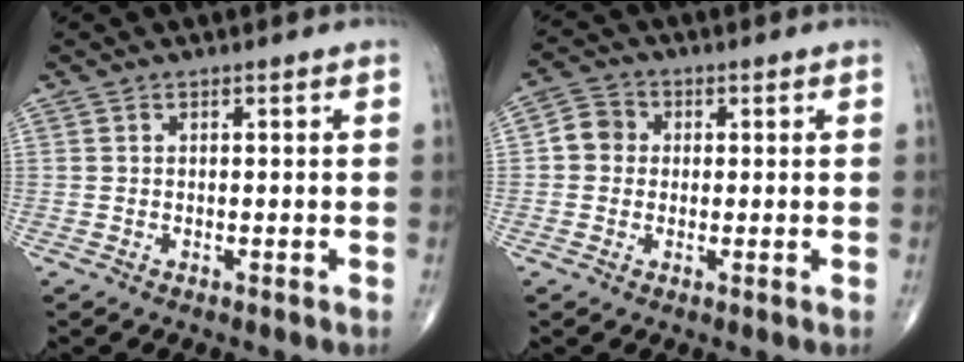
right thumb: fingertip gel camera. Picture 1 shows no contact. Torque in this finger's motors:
{"motor_torque": [-0.71, 0.30, 0.05, -0.02, 0.03]}